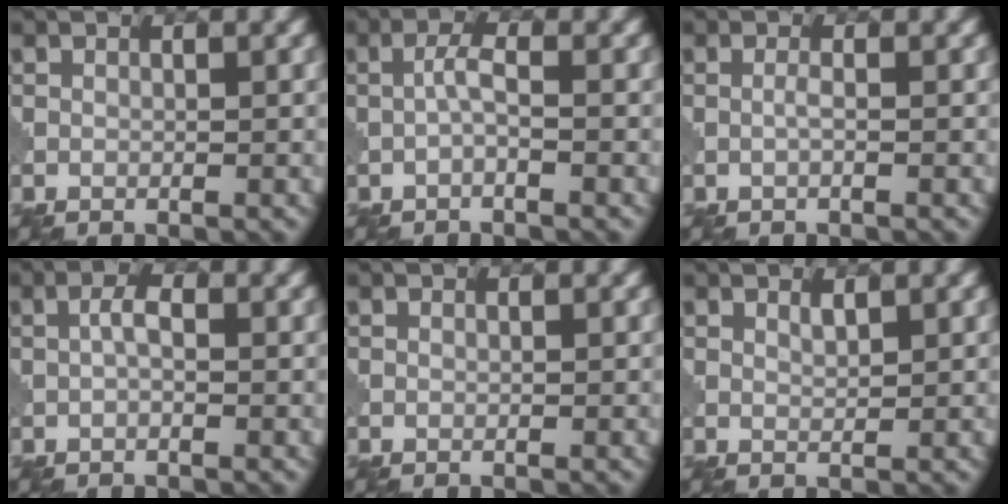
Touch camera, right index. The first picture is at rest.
{"total": 1.7, "force": [-0.5, 0.3, 1.6], "torque": [-0.034, 0.008, -0.014]}
{"total": 0.8, "force": [-0.2, 0.0, 0.8], "torque": [-0.016, 0.002, -0.007]}
{"total": 1.6, "force": [-0.1, 0.6, 1.5], "torque": [-0.031, 0.006, -0.006]}
{"total": 0.0}
{"total": 0.9, "force": [0.7, 0.2, 0.5], "torque": [-0.013, -0.002, 0.013]}